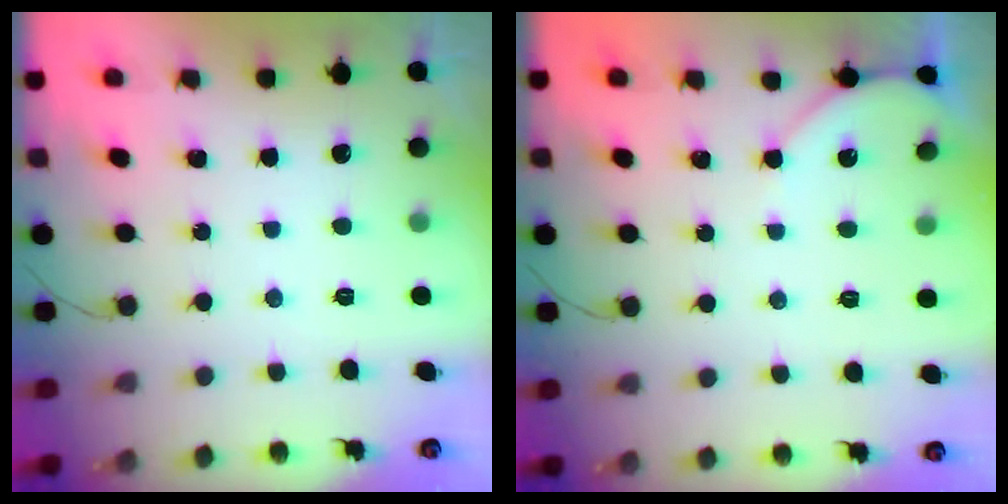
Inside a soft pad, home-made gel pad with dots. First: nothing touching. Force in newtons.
{"total": 4.7, "press": 4.7, "slide": 0.5}